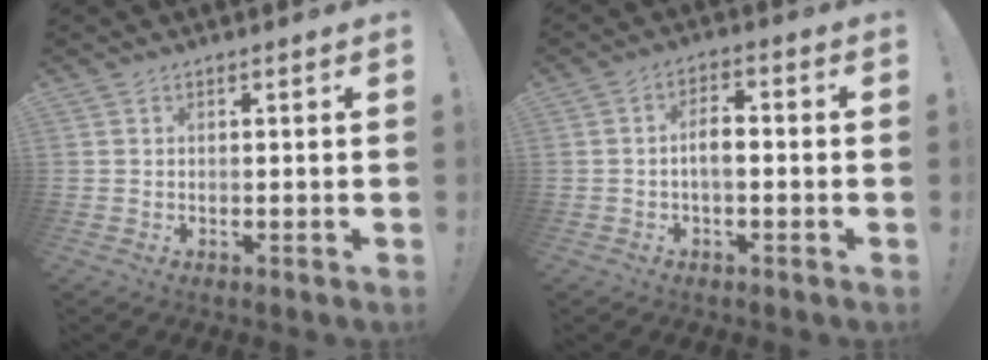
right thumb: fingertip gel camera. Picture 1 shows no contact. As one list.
[{"total": 5.5, "force": [-0.9, 2.5, 4.8], "torque": [-0.091, 0.008, -0.018]}]